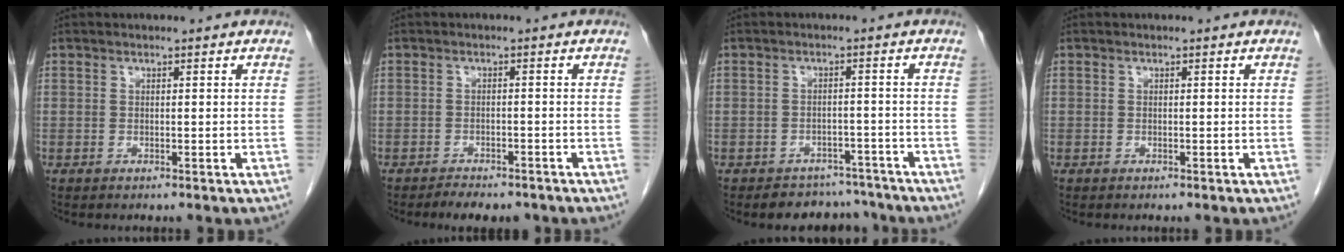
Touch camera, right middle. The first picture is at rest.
{"total": 5.3, "force": [-4.4, 2.0, 2.1], "torque": [-0.028, 0.001, -0.058]}
{"total": 5.9, "force": [-5.2, 2.8, -0.3], "torque": [0.020, 0.018, -0.069]}
{"total": 0.0}